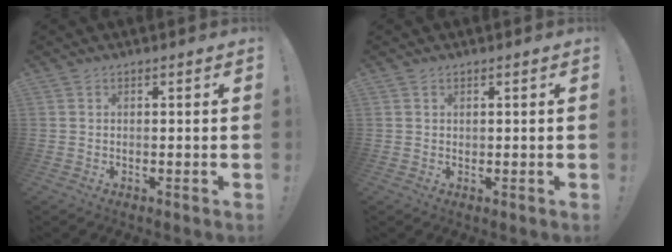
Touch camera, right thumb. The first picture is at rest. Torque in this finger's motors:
{"motor_torque": [-0.07, 0.15, -0.36, 0.25, 0.03]}